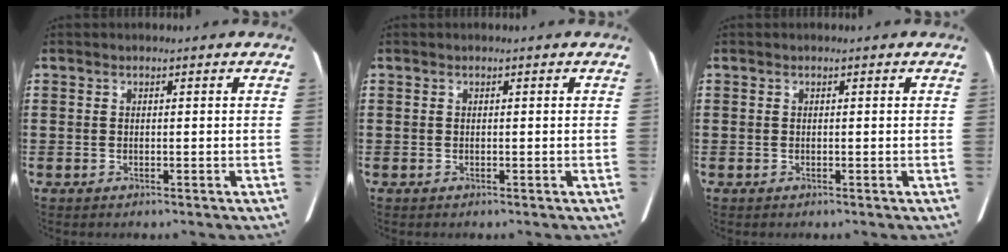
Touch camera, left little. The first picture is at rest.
{"total": 0.0}
{"total": 0.0}